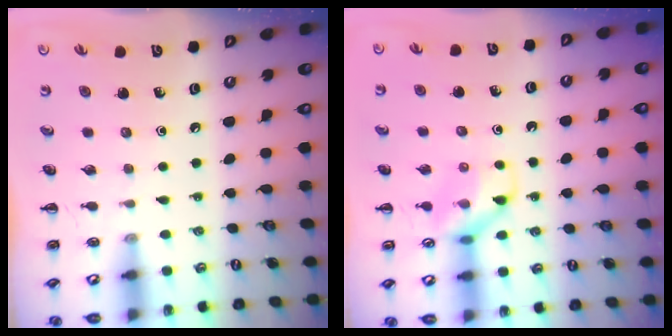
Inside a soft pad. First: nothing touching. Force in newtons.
{"total": 11.9, "press": 11.8, "slide": 1.4}